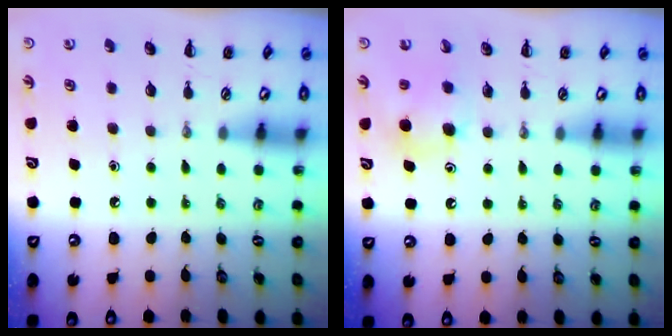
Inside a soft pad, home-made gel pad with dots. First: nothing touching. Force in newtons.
{"total": 6.9, "press": 6.8, "slide": 1.0}